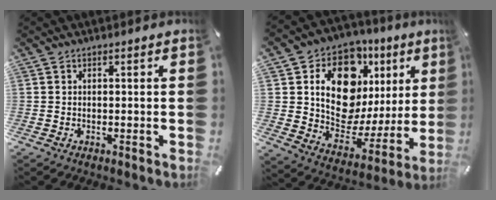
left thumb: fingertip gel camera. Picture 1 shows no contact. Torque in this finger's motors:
{"motor_torque": [2.48, 2.52, 1.42, -1.35, 0.35]}